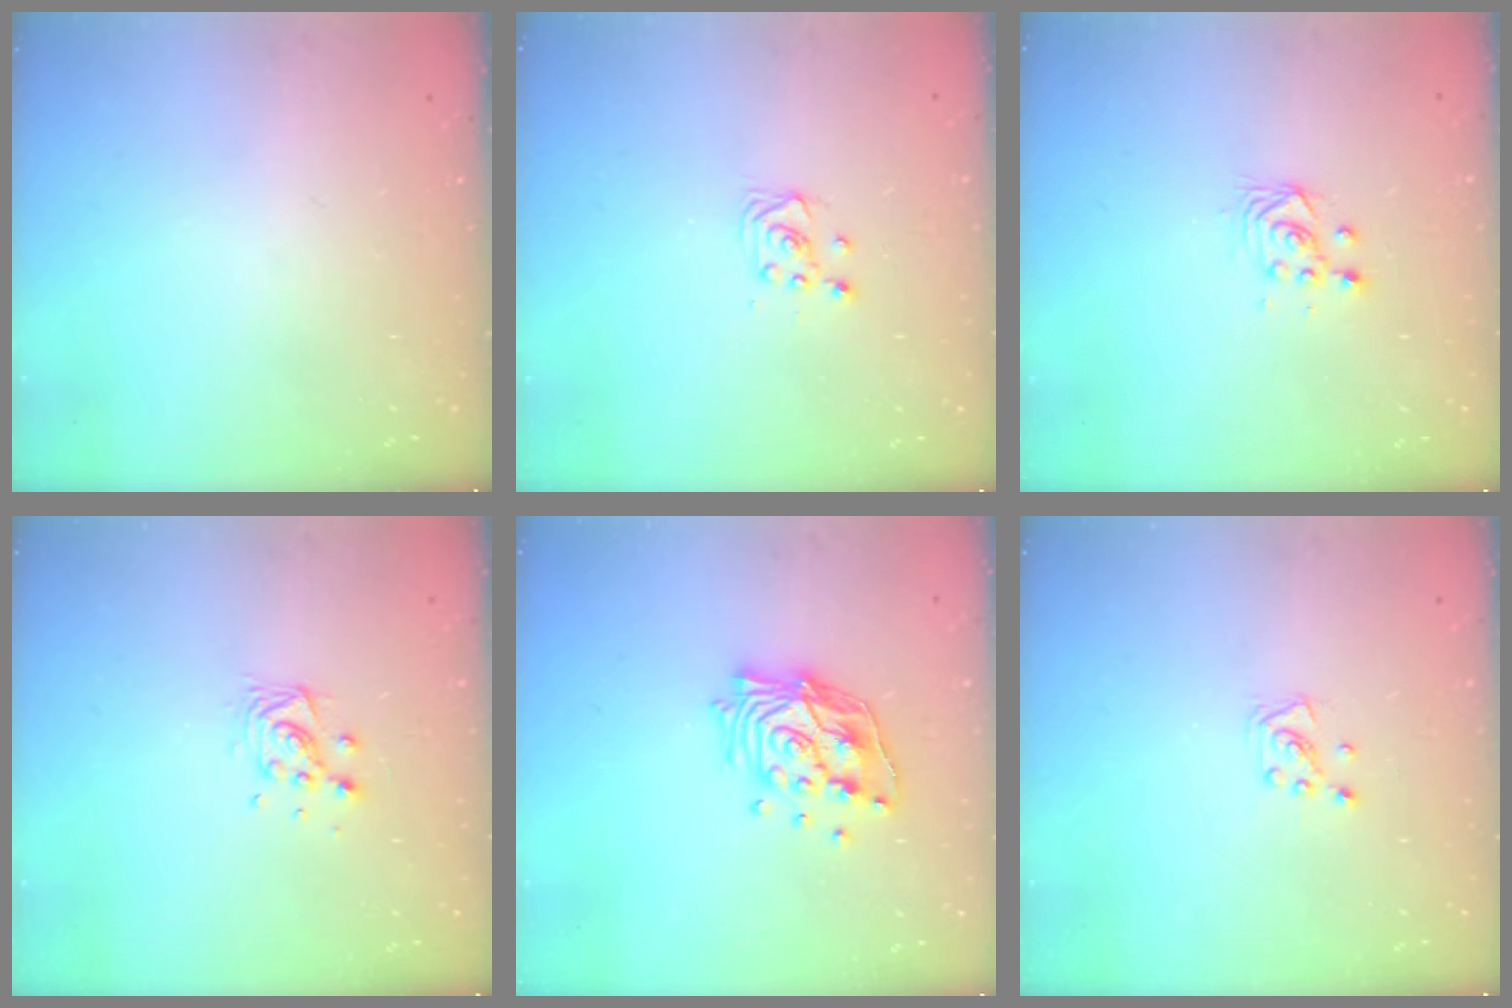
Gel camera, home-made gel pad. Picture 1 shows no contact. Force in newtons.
{"total": 2.9, "press": 2.9, "slide": 0.4}
{"total": 3.3, "press": 3.1, "slide": 1.1}
{"total": 7.8, "press": 7.8, "slide": 0.3}
{"total": 13.5, "press": 13.4, "slide": 1.0}
{"total": 4.3, "press": 4.3, "slide": 0.4}